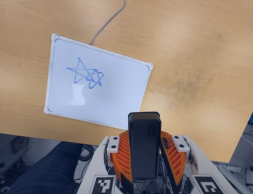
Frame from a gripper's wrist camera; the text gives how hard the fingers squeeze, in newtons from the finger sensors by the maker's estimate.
{"total": 5.7, "left": 5.0, "right": 6.3}